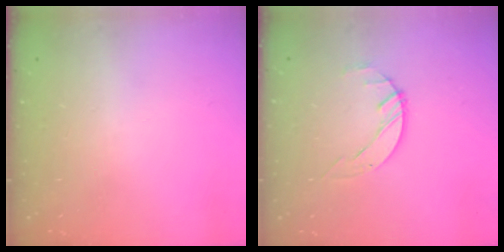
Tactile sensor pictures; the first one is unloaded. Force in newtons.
{"total": 1.4, "press": 1.4, "slide": 0.2}